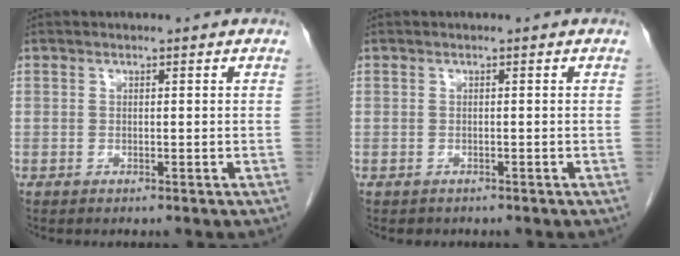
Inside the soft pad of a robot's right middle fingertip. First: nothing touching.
{"total": 1.0, "force": [-0.8, 0.6, 0.1], "torque": [-0.012, 0.001, -0.010]}